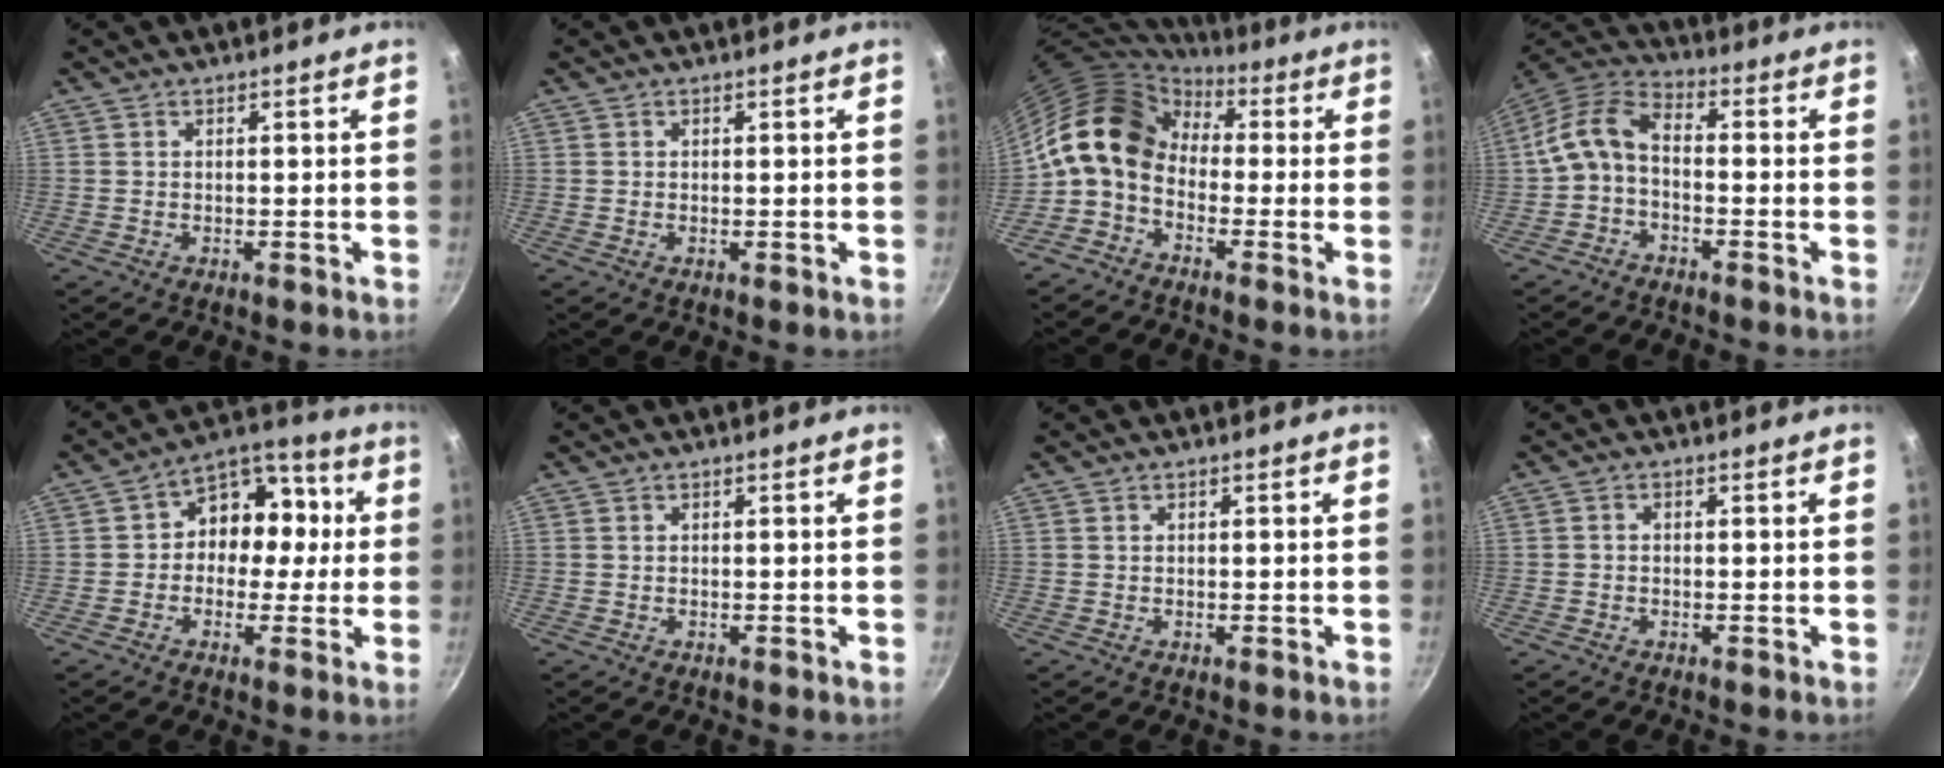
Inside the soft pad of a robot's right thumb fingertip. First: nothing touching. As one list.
[{"total": 0.0}, {"total": 12.9, "force": [0.0, 9.5, 8.7], "torque": [-0.137, 0.038, -0.026]}, {"total": 8.6, "force": [-2.0, 5.1, 6.6], "torque": [-0.135, 0.046, -0.052]}, {"total": 12.0, "force": [0.3, 9.7, 7.0], "torque": [-0.040, 0.036, -0.016]}, {"total": 0.0}, {"total": 0.0}, {"total": 0.8, "force": [-0.3, 0.6, 0.5], "torque": [-0.010, 0.005, -0.007]}]